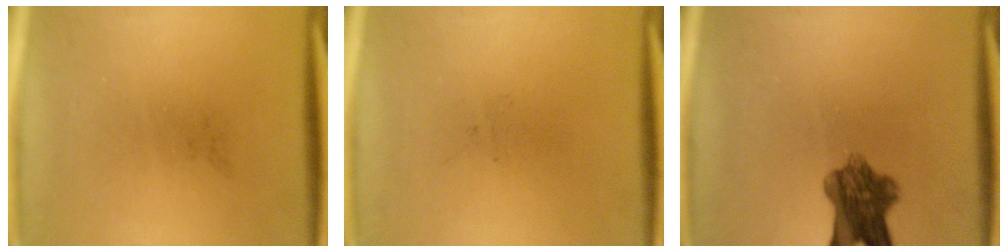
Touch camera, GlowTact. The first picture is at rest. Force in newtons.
{"total": 0.0}
{"total": 7.4}